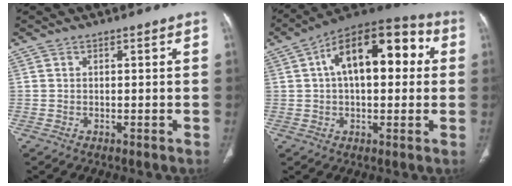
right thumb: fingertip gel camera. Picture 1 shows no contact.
{"total": 18.5, "force": [3.8, 9.5, 15.4], "torque": [-0.205, 0.039, 0.048]}